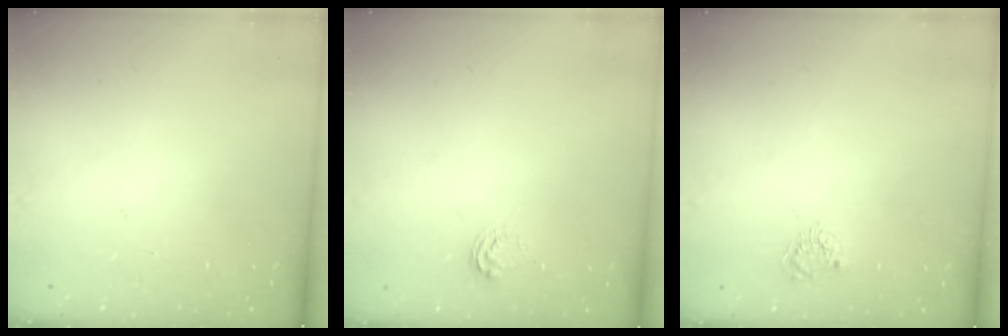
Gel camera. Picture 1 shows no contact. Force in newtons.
{"total": 3.3, "press": 3.3, "slide": 0.3}
{"total": 3.8, "press": 3.7, "slide": 0.4}